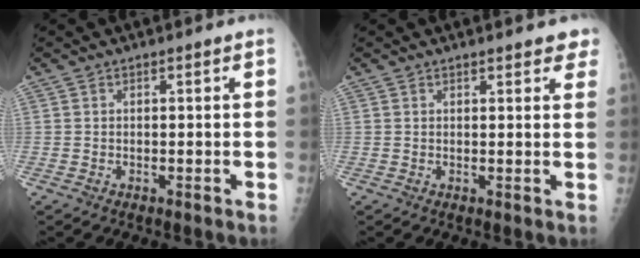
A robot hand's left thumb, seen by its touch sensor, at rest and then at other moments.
{"total": 4.4, "force": [3.5, 1.4, 2.3], "torque": [-0.001, -0.006, 0.035]}